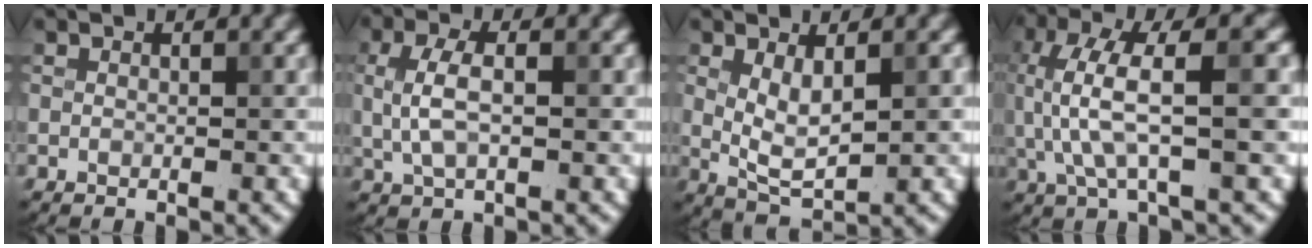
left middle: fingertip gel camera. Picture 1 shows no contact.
{"total": 3.6, "force": [0.2, 1.6, 3.3], "torque": [-0.074, 0.003, 0.004]}
{"total": 3.5, "force": [0.7, 1.1, 3.2], "torque": [-0.065, -0.007, 0.018]}
{"total": 7.3, "force": [0.8, 2.0, 6.9], "torque": [-0.144, 0.009, 0.014]}